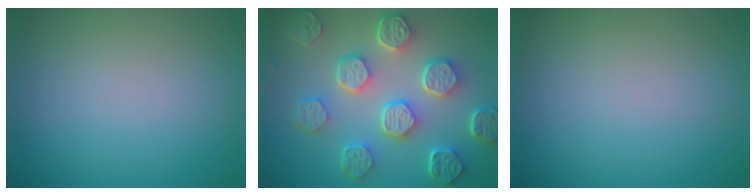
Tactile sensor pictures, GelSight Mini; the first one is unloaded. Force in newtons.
{"total": 7.8, "press": 5.9, "slide": 5.1}
{"total": 0.0}